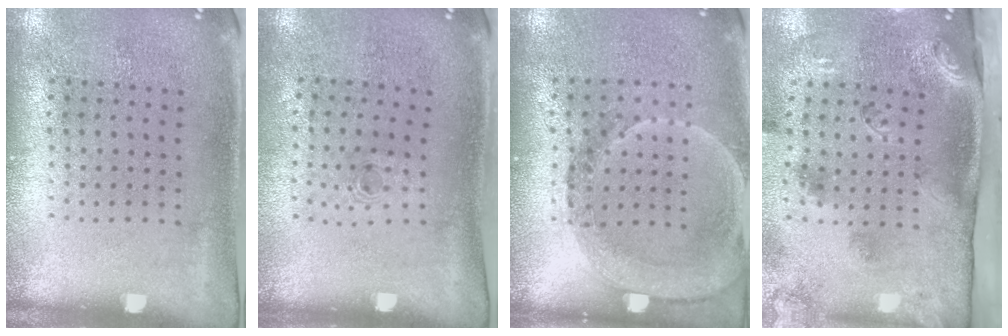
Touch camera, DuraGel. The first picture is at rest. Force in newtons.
{"total": 0.6, "press": 0.3, "slide": 0.5}
{"total": 1.6, "press": 1.5, "slide": 0.6}
{"total": 3.3, "press": 2.1, "slide": 2.6}